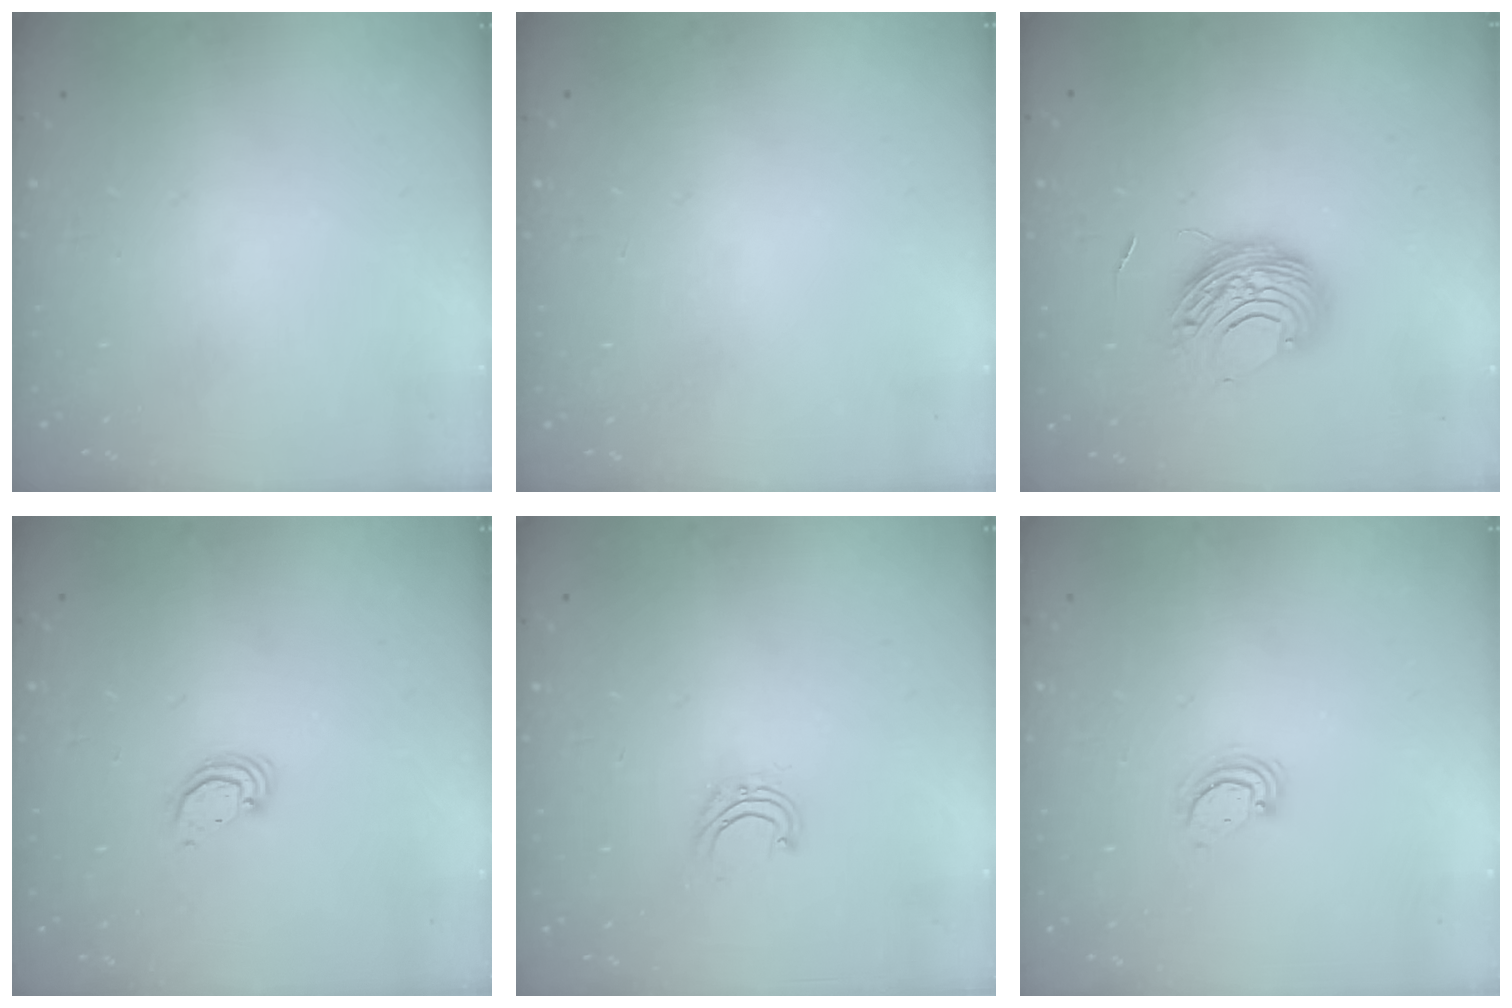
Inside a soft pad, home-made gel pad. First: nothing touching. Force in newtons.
{"total": 0.0}
{"total": 10.4, "press": 10.3, "slide": 1.0}
{"total": 2.8, "press": 2.8, "slide": 0.2}
{"total": 4.6, "press": 4.5, "slide": 0.5}
{"total": 4.0, "press": 4.0, "slide": 0.4}